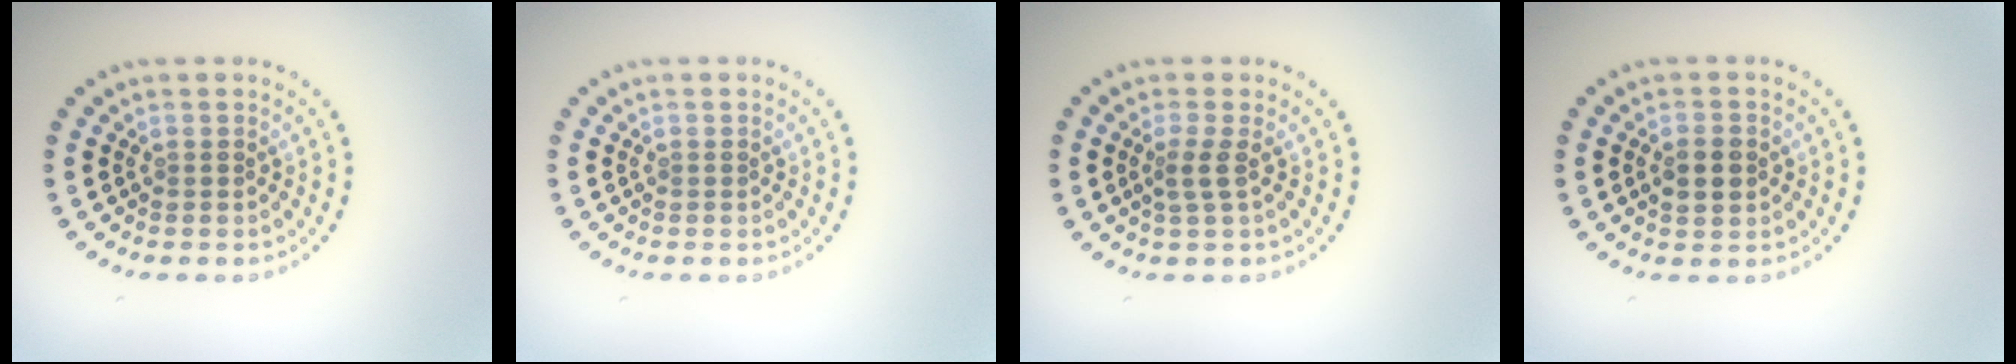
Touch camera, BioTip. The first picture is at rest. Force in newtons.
{"total": 0.0}
{"total": 1.7, "press": 1.2, "slide": 1.2}
{"total": 2.4, "press": 2.4, "slide": 0.2}